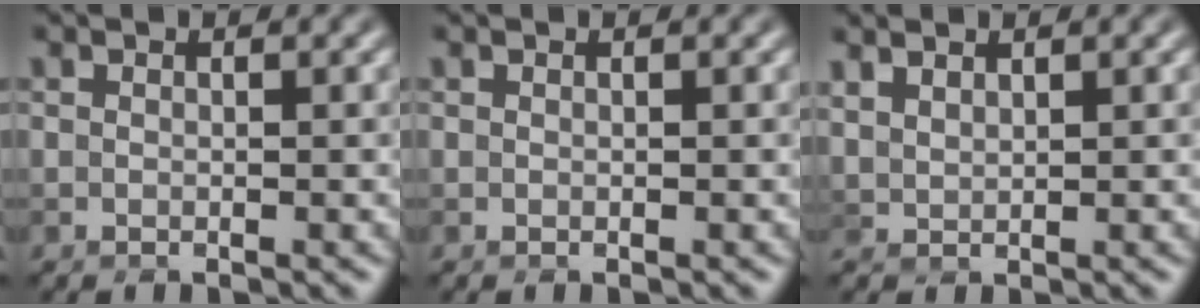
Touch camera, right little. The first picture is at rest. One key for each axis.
{"total": 0.0}
{"total": 1.7, "fx": 1.5, "fy": 0.6, "fz": 0.6, "tx": -0.021, "ty": 0.007, "tz": 0.034}